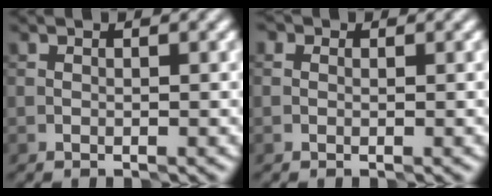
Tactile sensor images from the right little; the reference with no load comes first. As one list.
[{"total": 1.3, "force": [0.6, 0.9, 0.7], "torque": [-0.005, -0.001, -0.014]}]